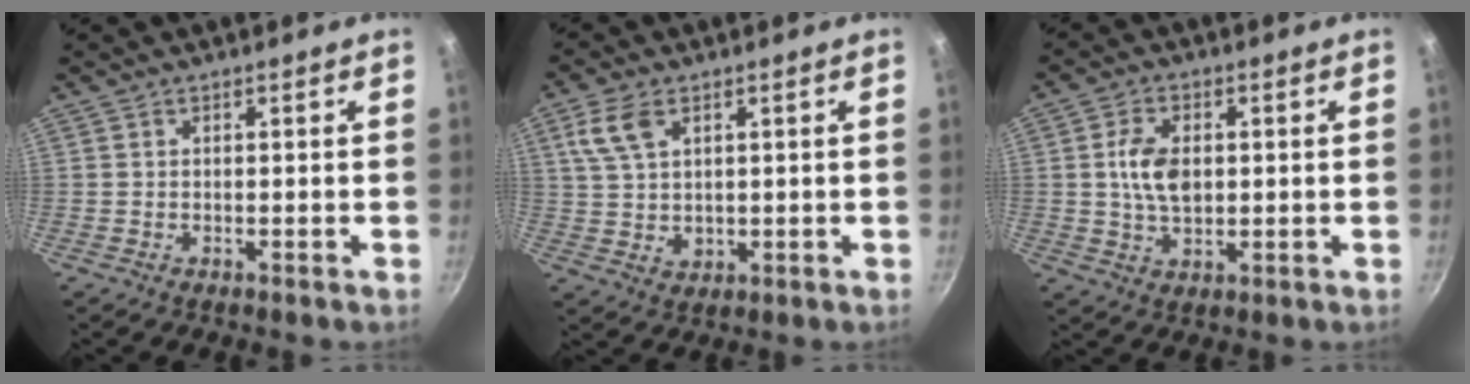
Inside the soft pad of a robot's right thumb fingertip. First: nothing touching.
{"total": 7.7, "force": [3.2, 5.0, 5.0], "torque": [-0.087, -0.006, 0.066]}
{"total": 7.7, "force": [0.8, 4.8, 5.9], "torque": [-0.098, 0.000, 0.014]}